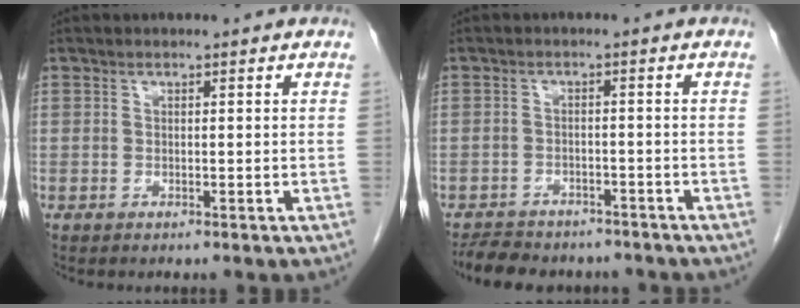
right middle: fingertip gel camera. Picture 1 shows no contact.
{"total": 9.5, "force": [-8.2, 3.6, 3.0], "torque": [-0.056, -0.003, -0.111]}